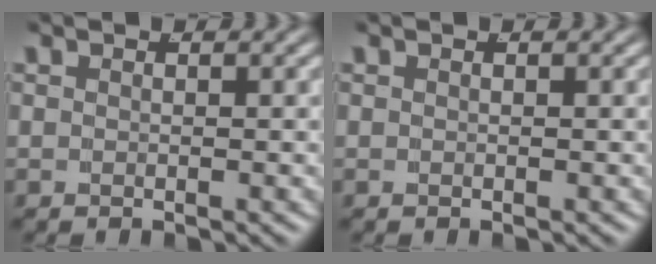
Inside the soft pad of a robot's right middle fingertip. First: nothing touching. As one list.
[{"total": 0.0}]